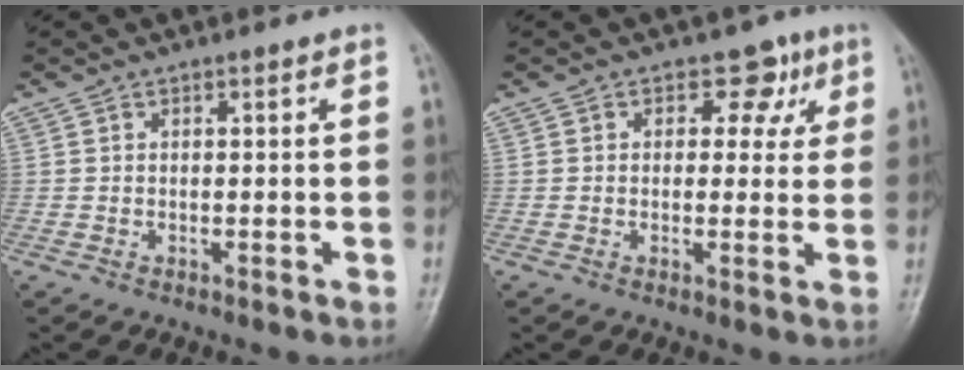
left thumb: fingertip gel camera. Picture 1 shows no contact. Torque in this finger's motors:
{"motor_torque": [-0.32, 0.13, -0.27, -0.08, 0.01]}